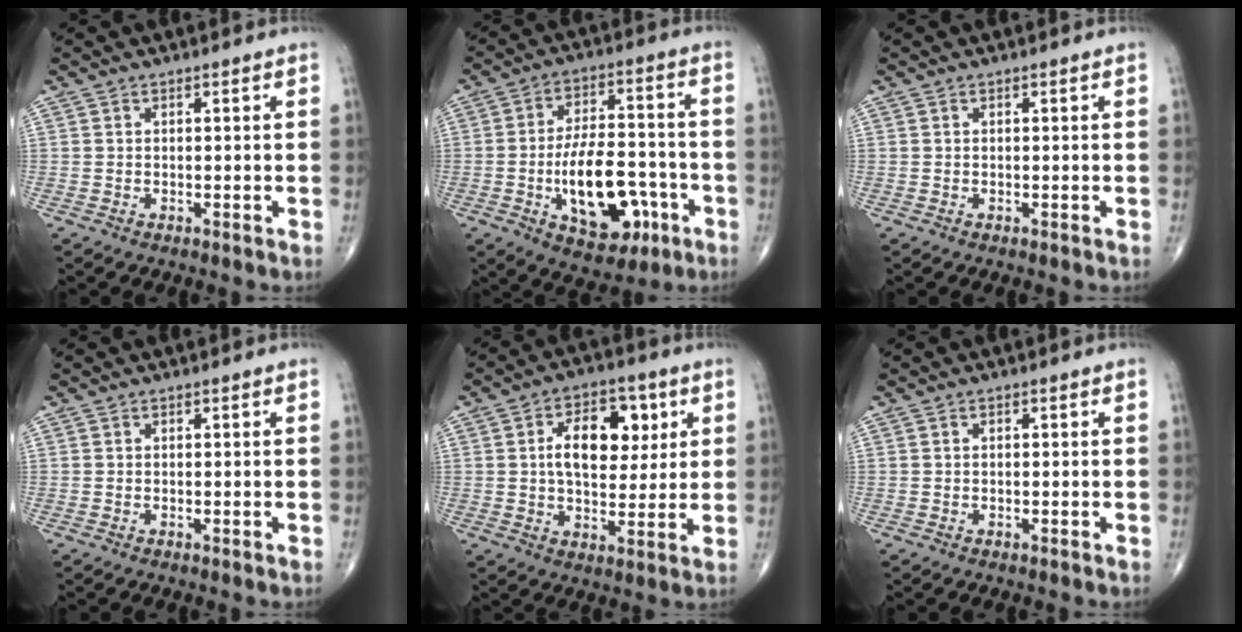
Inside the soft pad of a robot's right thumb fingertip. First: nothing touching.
{"total": 16.5, "force": [-5.2, 8.7, 13.0], "torque": [-0.177, 0.033, -0.073]}
{"total": 0.0}
{"total": 0.0}
{"total": 13.1, "force": [3.1, 7.9, 10.0], "torque": [-0.118, 0.000, 0.048]}
{"total": 0.0}